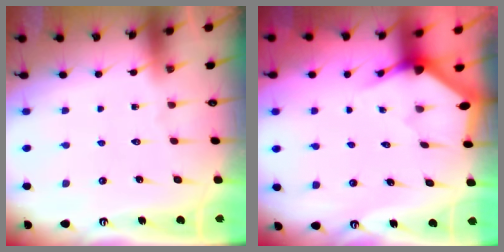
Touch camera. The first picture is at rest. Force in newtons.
{"total": 2.9, "press": 2.9, "slide": 0.2}